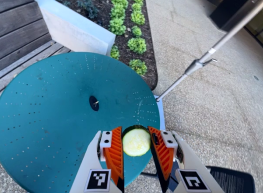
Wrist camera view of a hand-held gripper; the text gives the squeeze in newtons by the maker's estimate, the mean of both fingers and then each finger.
{"total": 13.2, "left": 13.2, "right": 13.2}